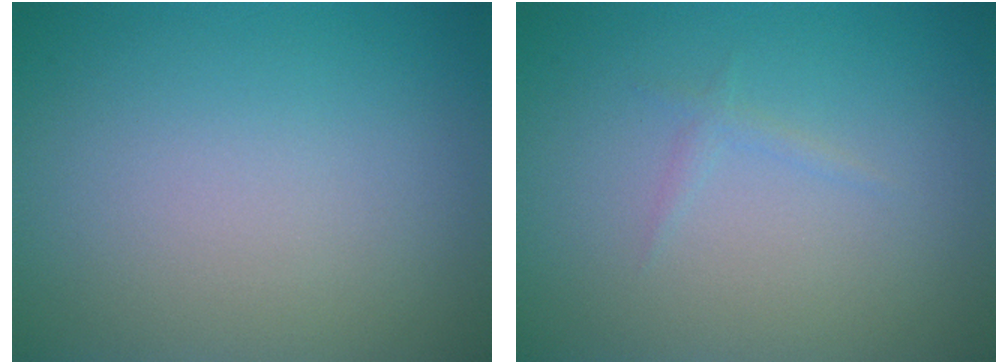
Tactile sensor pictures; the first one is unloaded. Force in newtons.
{"total": 0.7, "press": 0.7, "slide": 0.1}